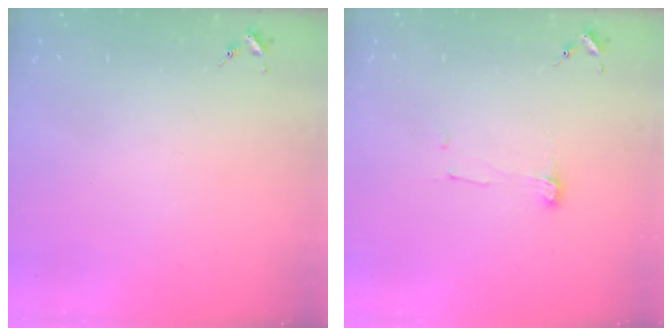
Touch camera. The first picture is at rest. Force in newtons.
{"total": 4.7, "press": 4.6, "slide": 0.5}